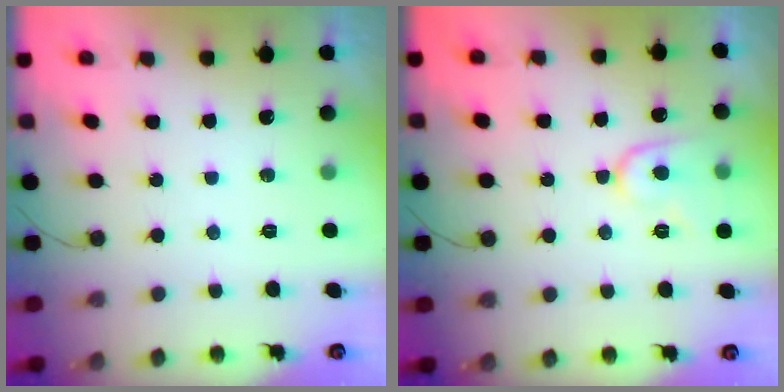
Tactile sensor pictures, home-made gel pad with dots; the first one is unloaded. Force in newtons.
{"total": 9.1, "press": 9.1, "slide": 0.9}